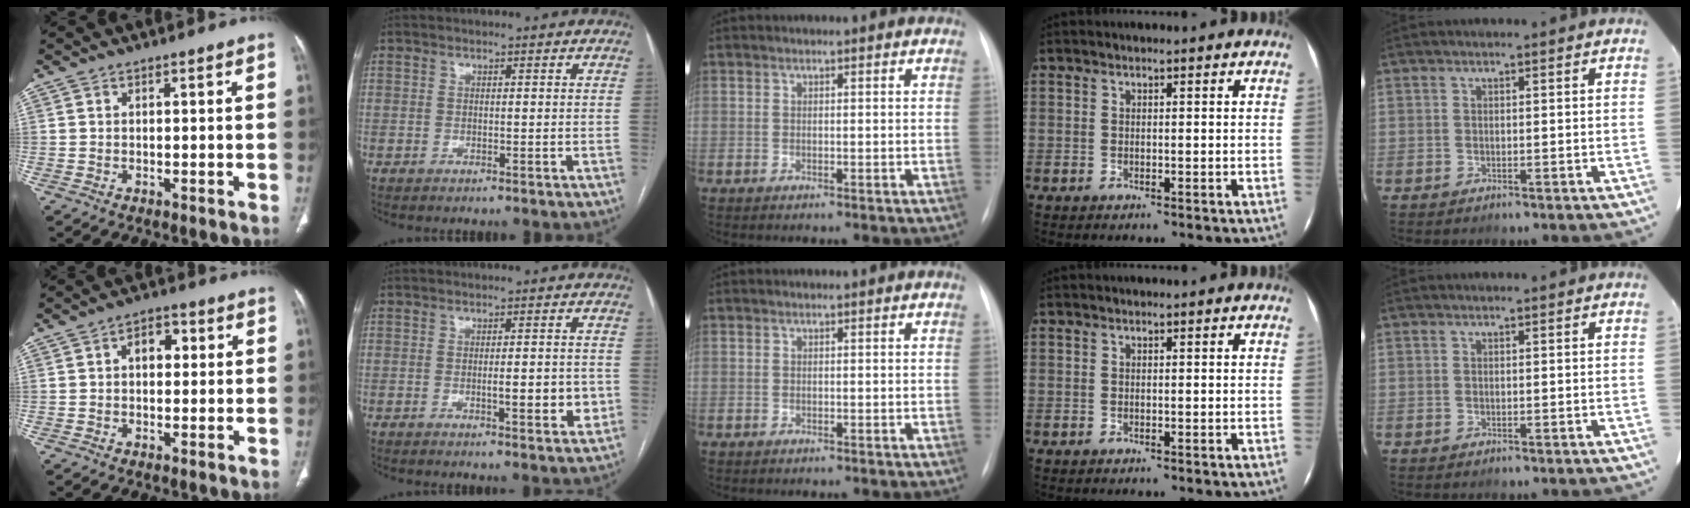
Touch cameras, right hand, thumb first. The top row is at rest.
{"thumb": {"total": 4.8, "force": [0.8, 3.2, 3.5], "torque": [-0.032, 0.012, 0.006]}, "index": {"total": 4.8, "force": [-0.9, 1.2, 4.6], "torque": [-0.064, -0.003, -0.009]}}